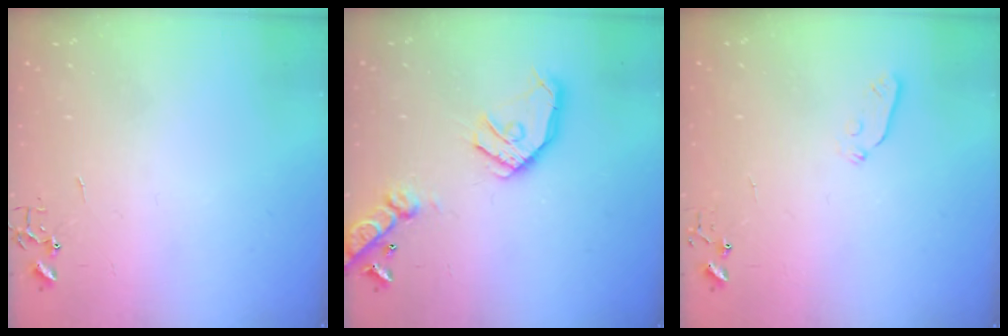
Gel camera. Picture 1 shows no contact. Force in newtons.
{"total": 17.3, "press": 17.0, "slide": 2.8}
{"total": 3.9, "press": 3.8, "slide": 0.8}